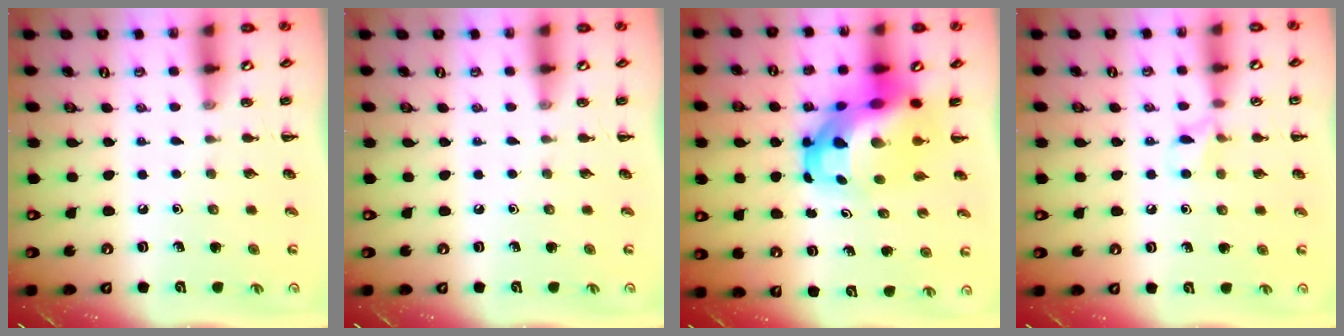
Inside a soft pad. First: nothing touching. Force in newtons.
{"total": 0.0}
{"total": 13.6, "press": 13.2, "slide": 3.4}
{"total": 6.0, "press": 5.7, "slide": 1.6}